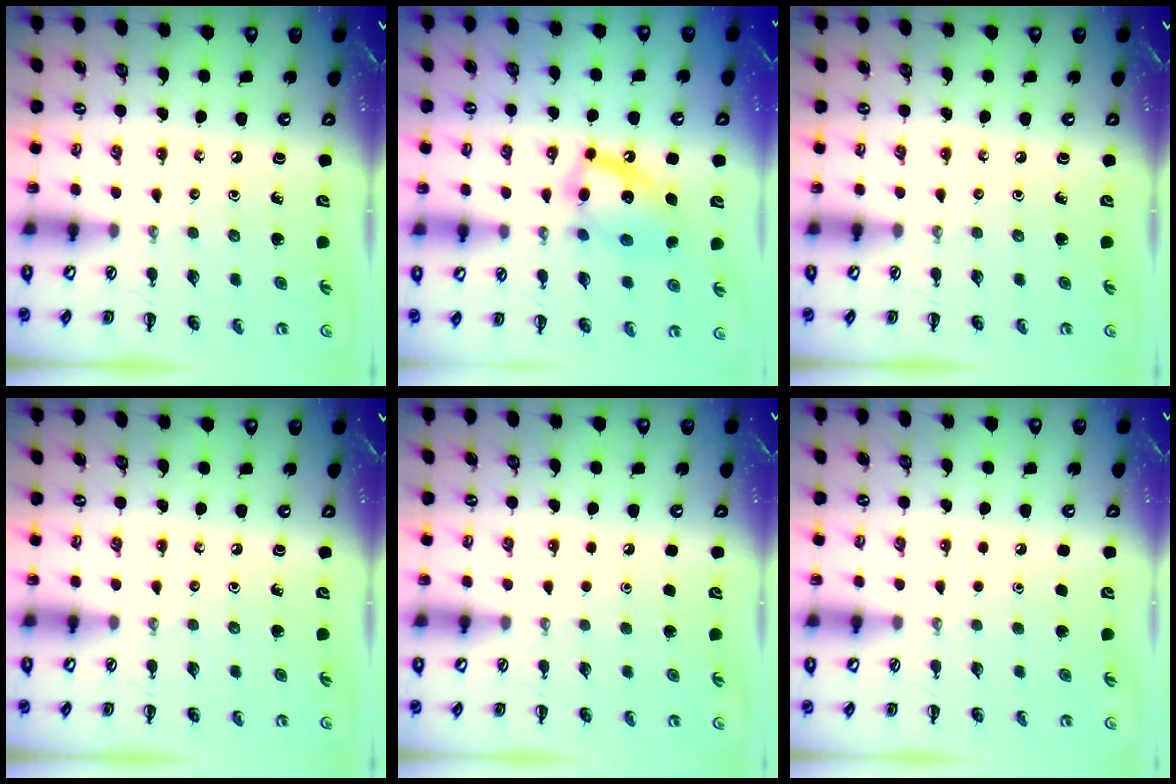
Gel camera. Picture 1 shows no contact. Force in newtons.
{"total": 14.4, "press": 14.2, "slide": 2.2}
{"total": 0.0}
{"total": 0.0}
{"total": 1.8, "press": 1.8, "slide": 0.1}
{"total": 1.8, "press": 1.8, "slide": 0.1}